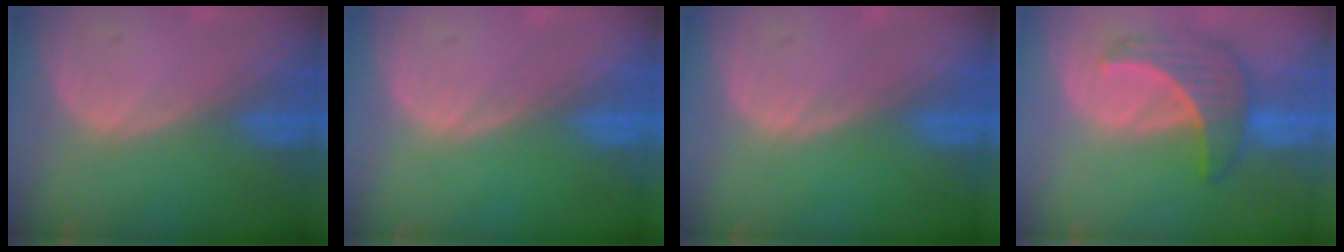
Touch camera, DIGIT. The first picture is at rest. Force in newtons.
{"total": 0.0}
{"total": 0.0}
{"total": 6.5, "press": 6.4, "slide": 0.9}